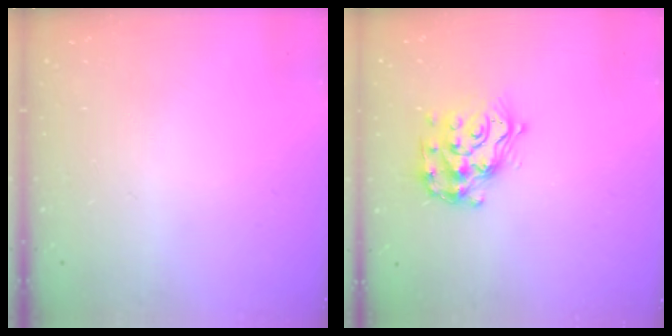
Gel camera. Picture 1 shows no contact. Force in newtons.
{"total": 14.1, "press": 14.1, "slide": 1.1}